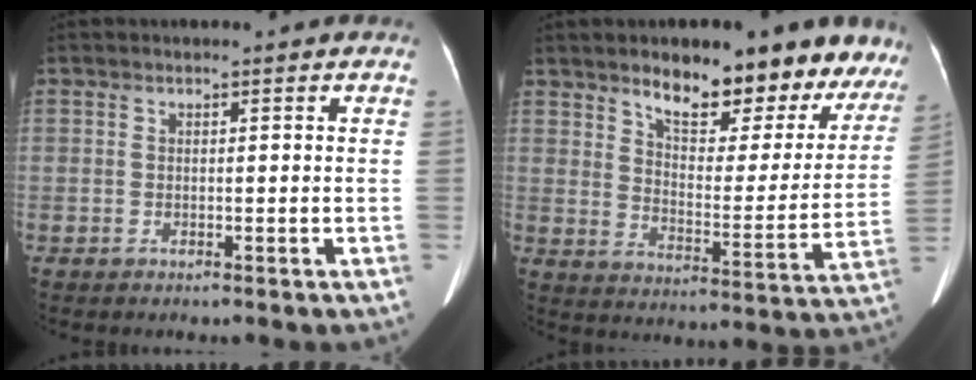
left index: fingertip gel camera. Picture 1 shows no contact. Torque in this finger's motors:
{"motor_torque": [1.22, -0.92, 0.89, 0.06]}